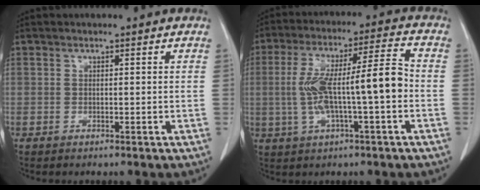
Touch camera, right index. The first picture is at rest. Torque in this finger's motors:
{"motor_torque": [0.68, 0.24, 0.36, 0.21]}